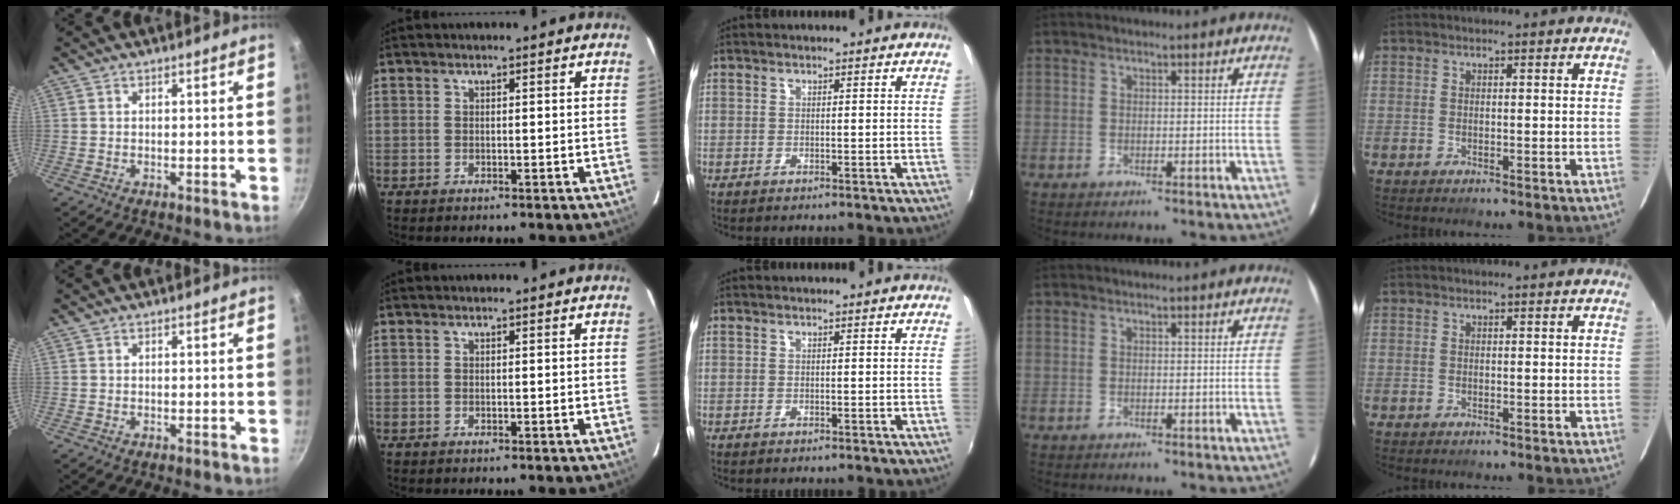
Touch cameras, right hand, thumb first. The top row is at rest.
{}